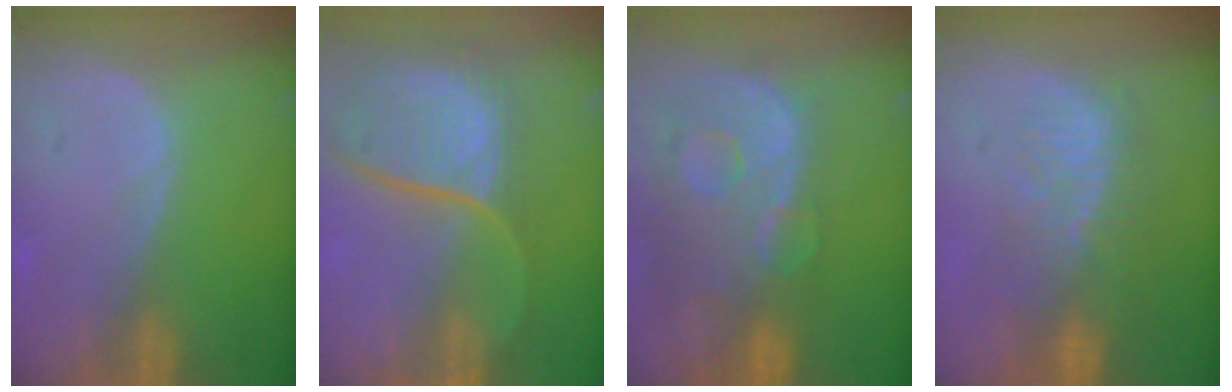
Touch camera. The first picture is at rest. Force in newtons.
{"total": 12.1, "press": 9.9, "slide": 7.0}
{"total": 13.7, "press": 11.2, "slide": 8.0}
{"total": 10.0, "press": 8.5, "slide": 5.2}